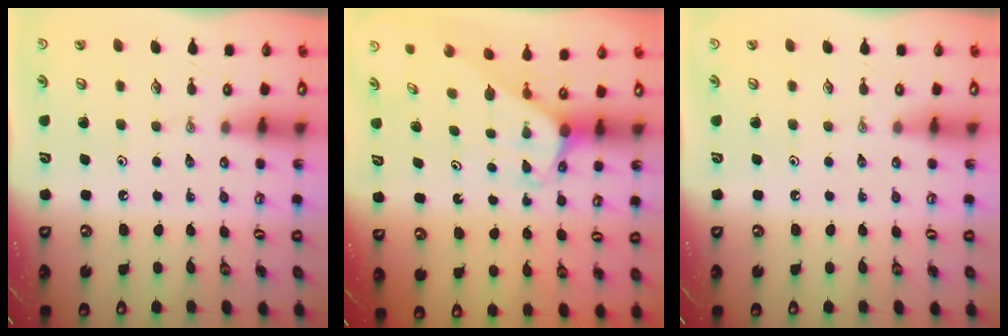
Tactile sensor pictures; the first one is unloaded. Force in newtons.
{"total": 2.1, "press": 2.1, "slide": 0.2}
{"total": 0.0}